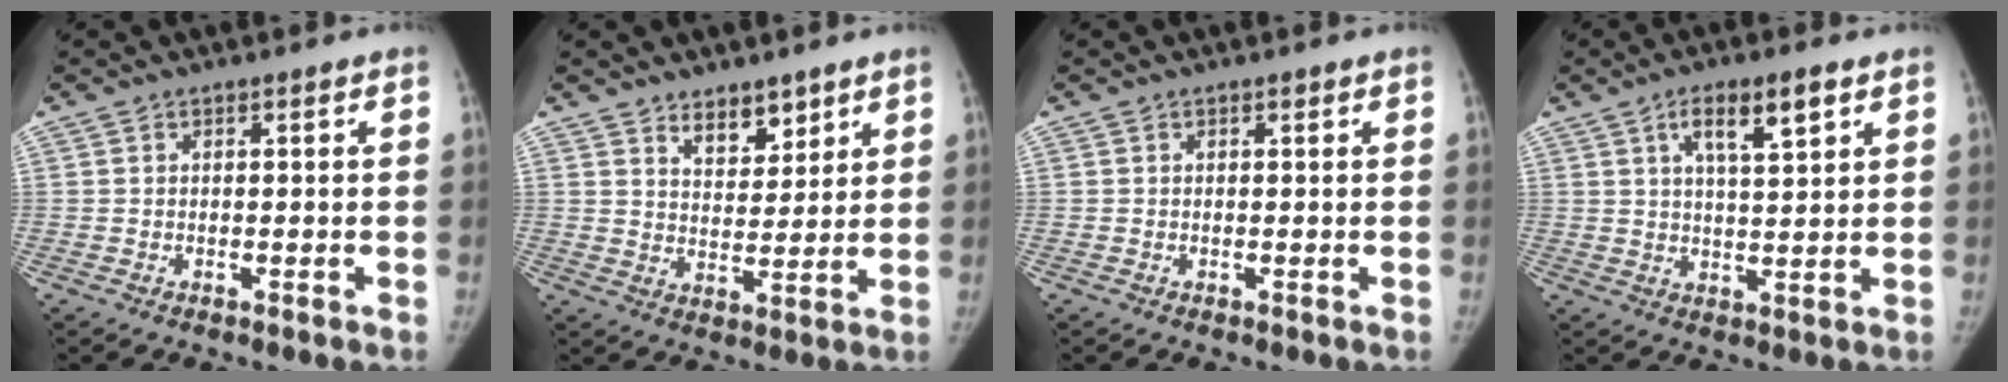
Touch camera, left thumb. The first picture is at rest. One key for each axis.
{"total": 6.3, "fx": 4.5, "fy": 3.2, "fz": 3.0, "tx": -0.016, "ty": -0.035, "tz": 0.078}
{"total": 0.0}
{"total": 7.7, "fx": 3.9, "fy": 2.2, "fz": 6.3, "tx": -0.096, "ty": -0.013, "tz": 0.066}